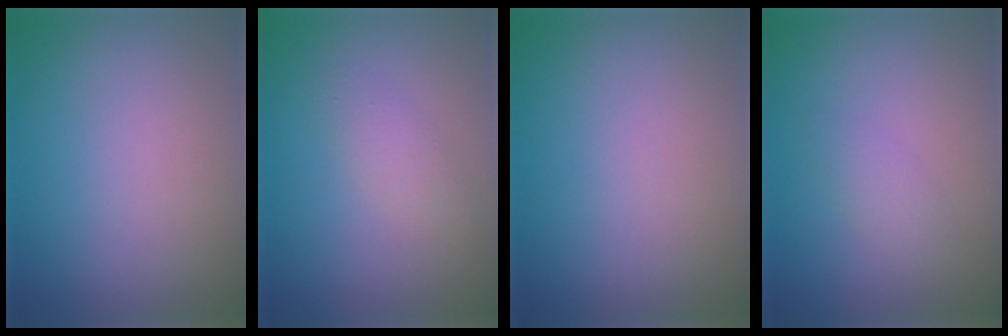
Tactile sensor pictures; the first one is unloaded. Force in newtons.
{"total": 1.6, "press": 1.6, "slide": 0.1}
{"total": 0.0}
{"total": 1.4, "press": 1.4, "slide": 0.1}